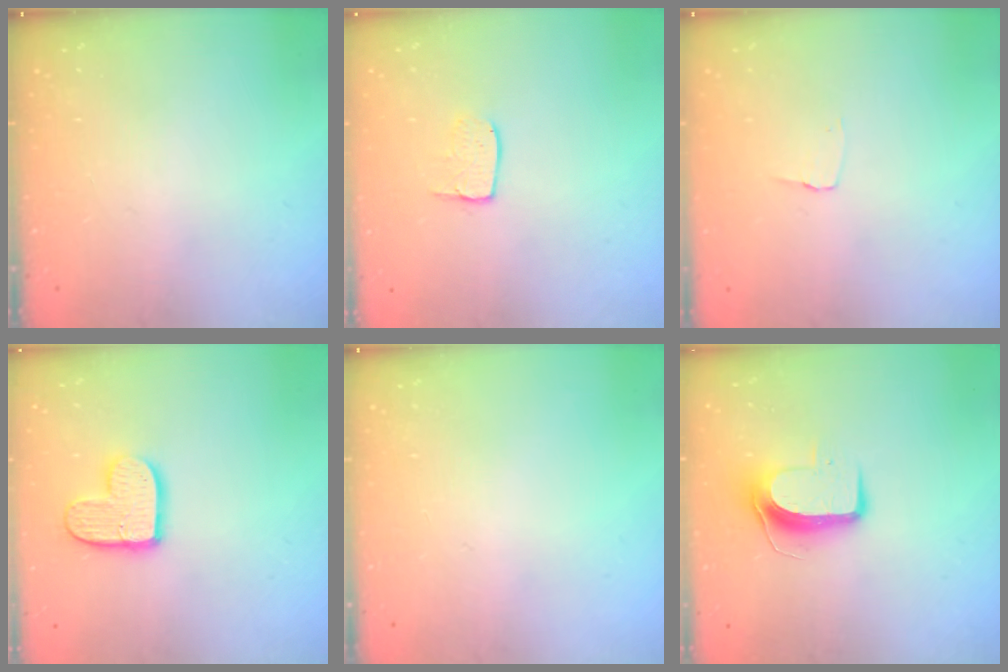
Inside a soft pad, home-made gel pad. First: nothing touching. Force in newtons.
{"total": 5.6, "press": 5.6, "slide": 0.3}
{"total": 2.6, "press": 2.6, "slide": 0.2}
{"total": 11.5, "press": 11.4, "slide": 1.0}
{"total": 0.0}
{"total": 9.4, "press": 9.3, "slide": 0.9}